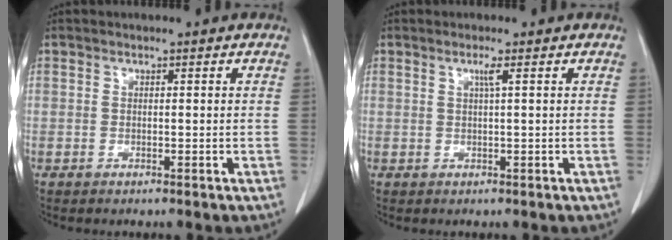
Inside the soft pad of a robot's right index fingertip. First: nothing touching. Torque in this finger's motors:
{"motor_torque": [0.26, 0.04, 0.00, 0.02]}